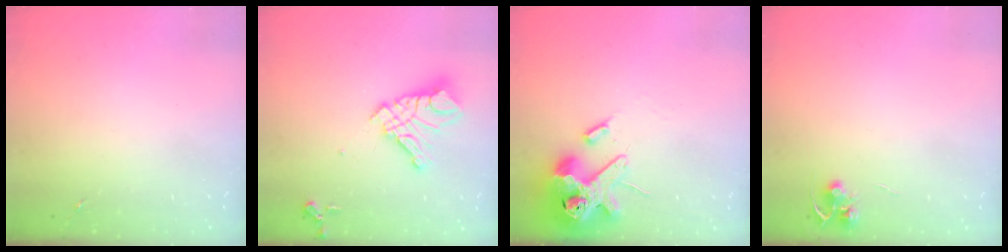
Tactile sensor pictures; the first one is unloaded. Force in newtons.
{"total": 15.7, "press": 15.6, "slide": 1.8}
{"total": 14.2, "press": 14.0, "slide": 2.3}
{"total": 5.7, "press": 5.6, "slide": 0.4}